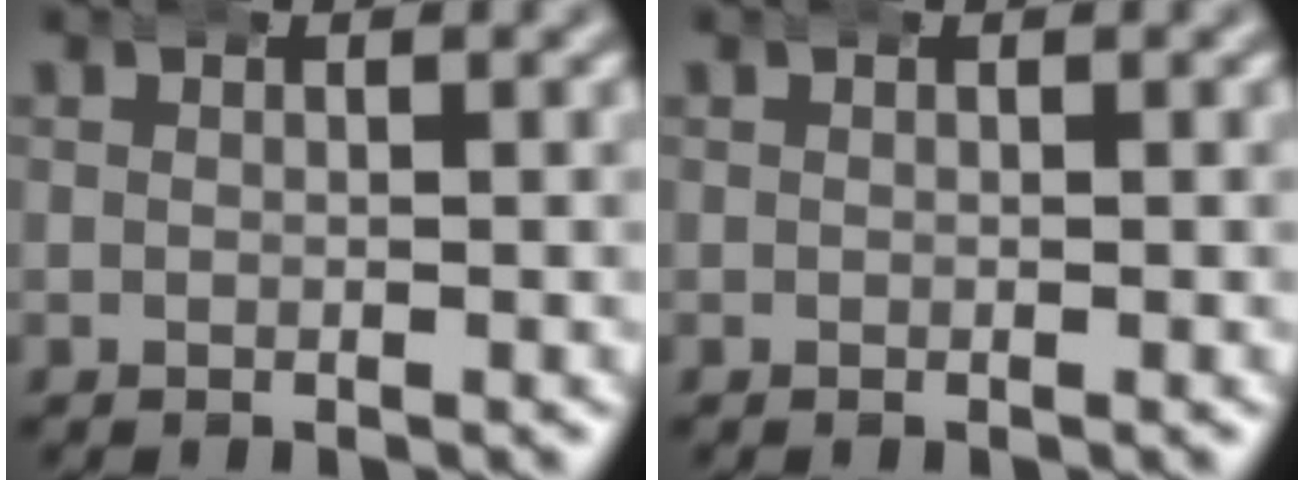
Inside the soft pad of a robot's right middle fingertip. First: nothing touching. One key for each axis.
{"total": 0.0}